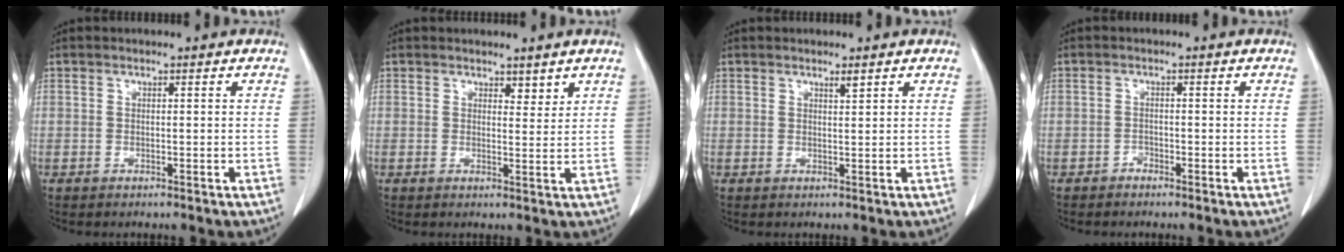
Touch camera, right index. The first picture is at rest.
{"total": 2.1, "force": [1.7, 0.9, 0.8], "torque": [-0.006, -0.008, 0.024]}
{"total": 1.0, "force": [0.8, 0.0, 0.6], "torque": [-0.012, -0.006, 0.013]}
{"total": 1.0, "force": [-0.8, 0.6, 0.0], "torque": [0.005, 0.004, -0.019]}